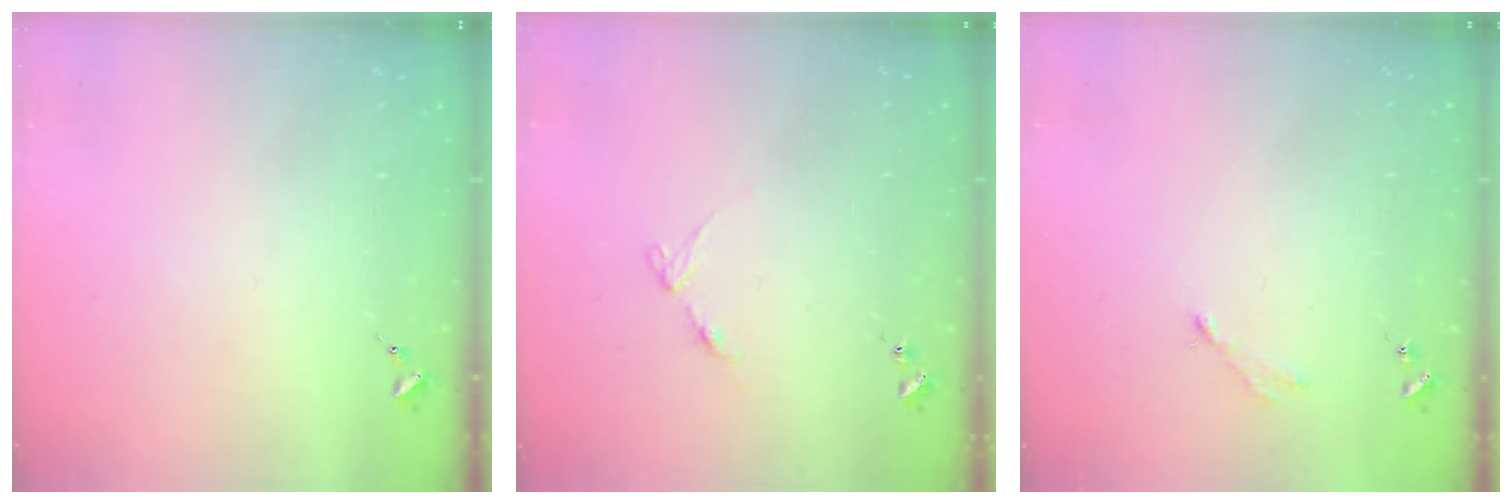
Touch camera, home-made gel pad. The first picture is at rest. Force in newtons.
{"total": 5.9, "press": 5.9, "slide": 0.7}
{"total": 2.8, "press": 2.8, "slide": 0.4}